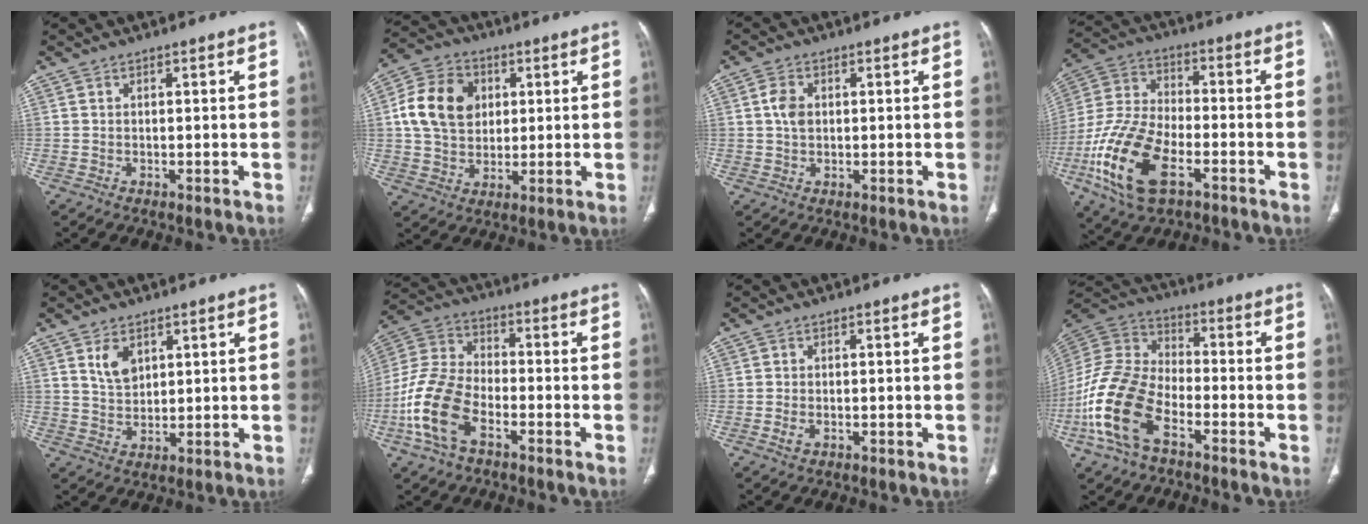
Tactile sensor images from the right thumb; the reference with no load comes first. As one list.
[{"total": 13.5, "force": [2.7, 10.4, 8.2], "torque": [-0.130, 0.008, 0.044]}, {"total": 3.6, "force": [0.6, 2.5, 2.5], "torque": [-0.048, 0.002, 0.009]}, {"total": 18.4, "force": [-7.6, 9.2, 14.0], "torque": [-0.294, 0.019, -0.144]}, {"total": 5.1, "force": [2.5, 3.2, 3.0], "torque": [-0.041, -0.018, 0.053]}, {"total": 14.1, "force": [-5.8, 8.0, 10.0], "torque": [-0.219, 0.030, -0.118]}, {"total": 1.9, "force": [-0.7, 1.1, 1.3], "torque": [-0.030, 0.002, -0.012]}, {"total": 17.3, "force": [-7.7, 9.6, 12.2], "torque": [-0.256, 0.043, -0.158]}]